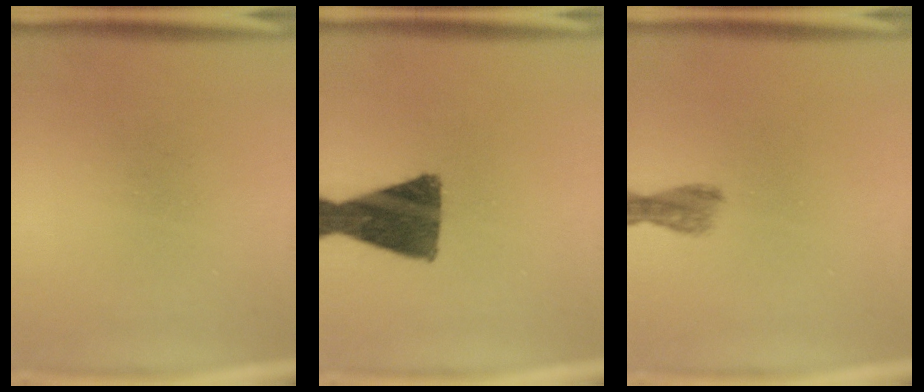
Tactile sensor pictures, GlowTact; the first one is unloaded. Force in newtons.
{"total": 12.4}
{"total": 2.4}